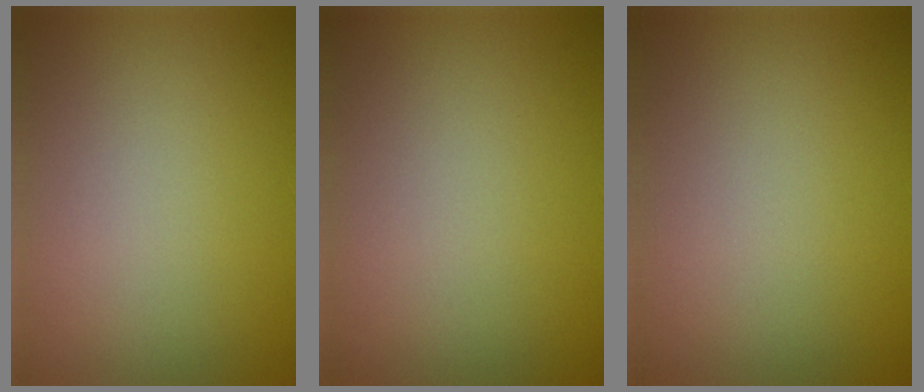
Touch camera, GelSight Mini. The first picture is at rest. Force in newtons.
{"total": 0.0}
{"total": 0.0}